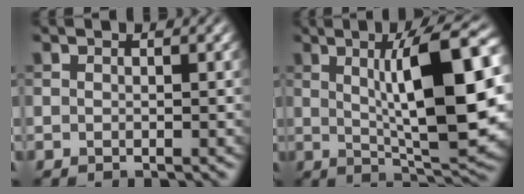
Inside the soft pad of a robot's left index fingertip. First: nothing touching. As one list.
[{"total": 12.5, "force": [1.8, 3.2, 12.0], "torque": [-0.164, 0.005, 0.030]}]